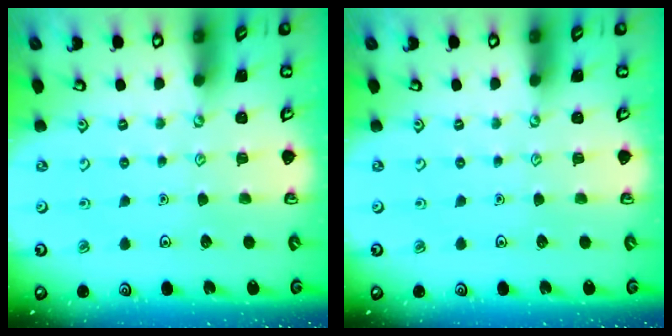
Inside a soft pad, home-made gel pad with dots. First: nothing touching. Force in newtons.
{"total": 0.0}